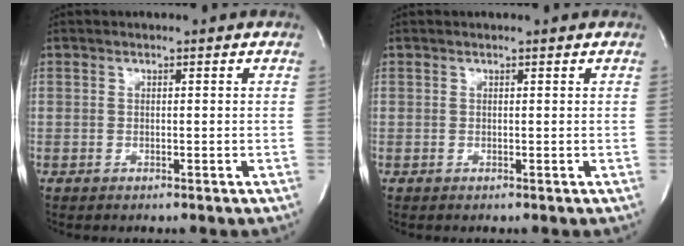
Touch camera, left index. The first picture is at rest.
{"total": 0.6, "force": [0.6, 0.0, 0.1], "torque": [-0.007, 0.000, 0.006]}